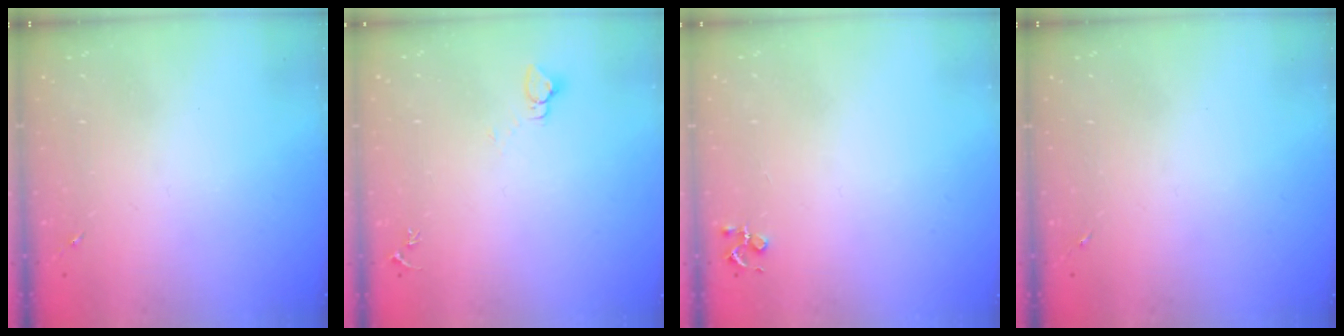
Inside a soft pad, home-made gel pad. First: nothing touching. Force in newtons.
{"total": 2.7, "press": 2.7, "slide": 0.1}
{"total": 3.9, "press": 3.9, "slide": 0.5}
{"total": 0.0}